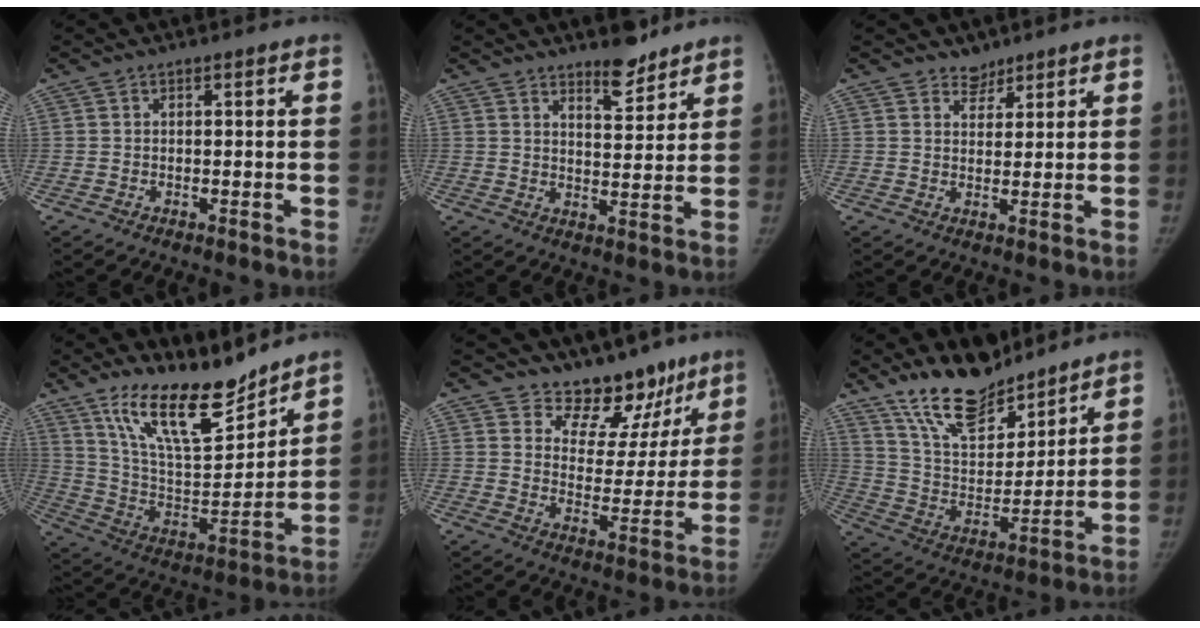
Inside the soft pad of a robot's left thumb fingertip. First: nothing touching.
{"total": 6.5, "force": [5.3, 2.2, 3.0], "torque": [-0.027, -0.044, 0.083]}
{"total": 2.9, "force": [2.4, 1.7, 0.1], "torque": [0.020, -0.017, 0.033]}
{"total": 18.2, "force": [14.2, 5.6, 10.0], "torque": [-0.132, -0.092, 0.260]}
{"total": 13.0, "force": [10.3, 7.3, 3.1], "torque": [0.019, -0.076, 0.141]}
{"total": 17.3, "force": [13.6, 7.0, 8.1], "torque": [-0.096, -0.080, 0.248]}